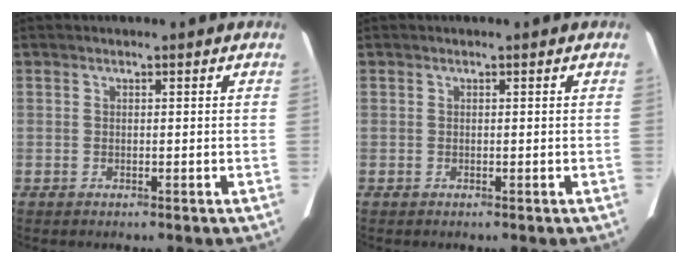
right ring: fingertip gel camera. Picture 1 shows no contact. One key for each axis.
{"total": 0.0}